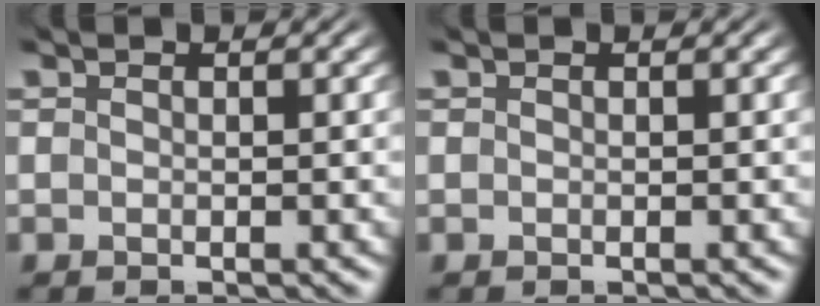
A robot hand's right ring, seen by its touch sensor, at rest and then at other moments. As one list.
[{"total": 0.0}]